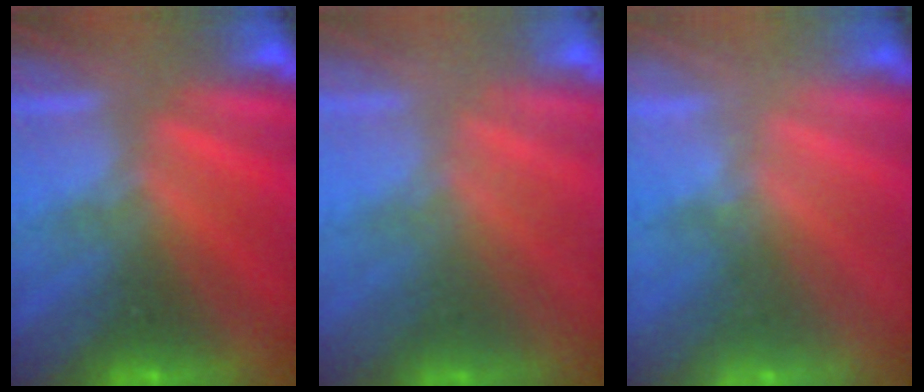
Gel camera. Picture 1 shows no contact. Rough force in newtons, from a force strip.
{"total": 2.3}
{"total": 2.6}